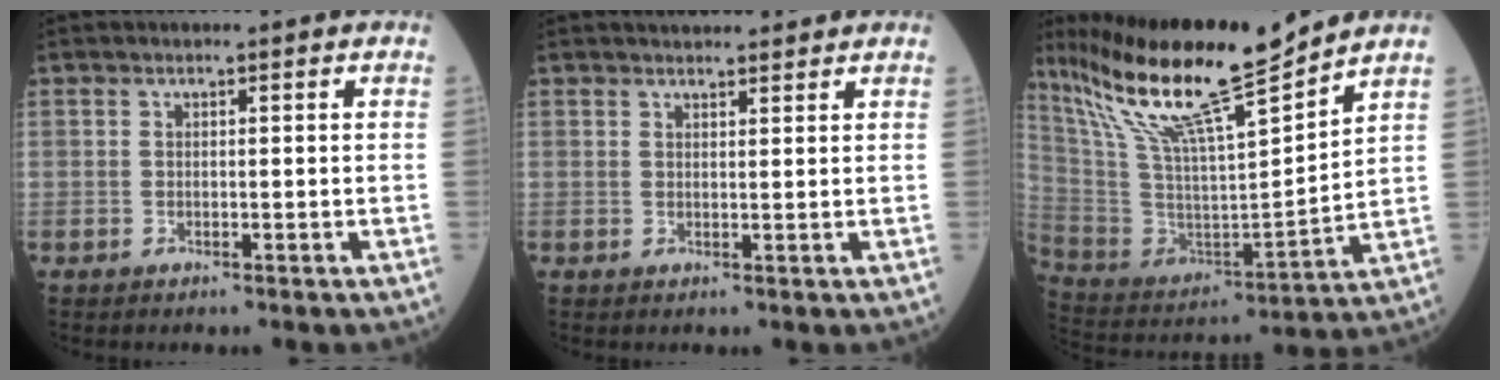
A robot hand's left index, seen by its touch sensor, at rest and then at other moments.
{"total": 5.3, "force": [4.9, 1.1, 1.8], "torque": [-0.021, 0.020, 0.064]}
{"total": 19.0, "force": [15.1, 0.5, 11.5], "torque": [-0.213, -0.007, 0.283]}